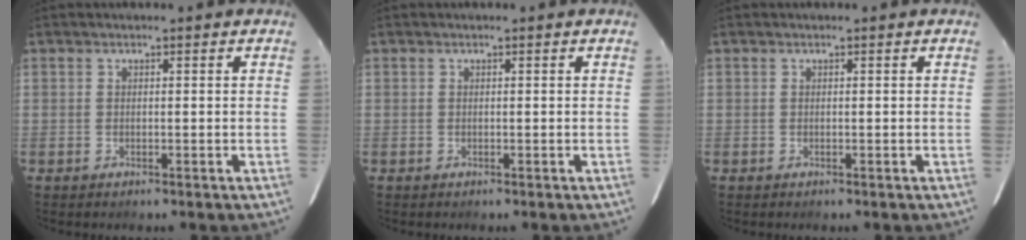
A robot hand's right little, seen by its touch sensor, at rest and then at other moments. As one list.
[{"total": 0.0}, {"total": 0.0}]